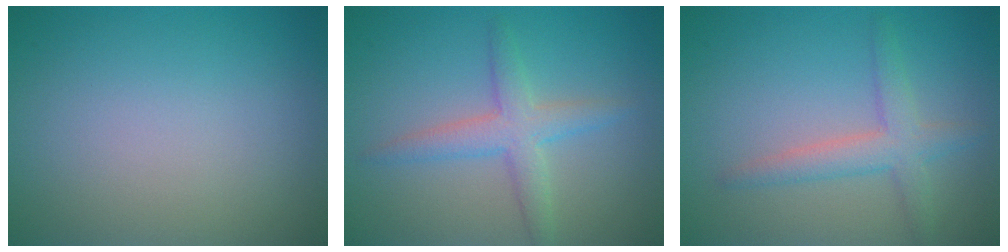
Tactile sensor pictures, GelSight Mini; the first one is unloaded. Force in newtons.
{"total": 3.2, "press": 3.2, "slide": 0.1}
{"total": 3.0, "press": 3.0, "slide": 0.1}